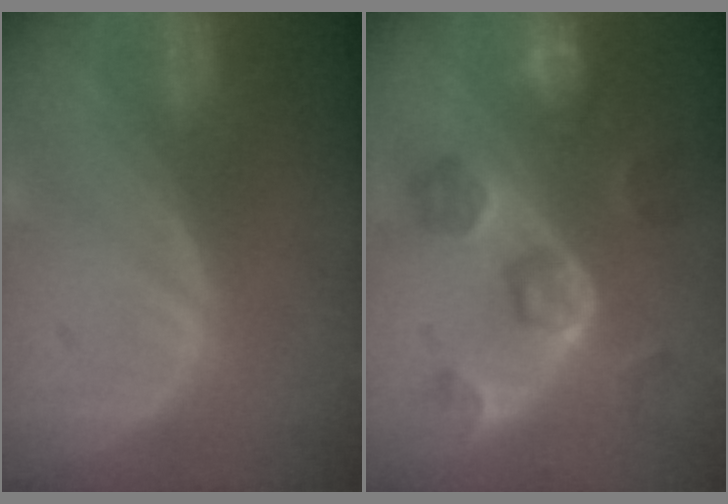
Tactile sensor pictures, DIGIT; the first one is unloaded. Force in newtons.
{"total": 8.3, "press": 8.2, "slide": 1.2}